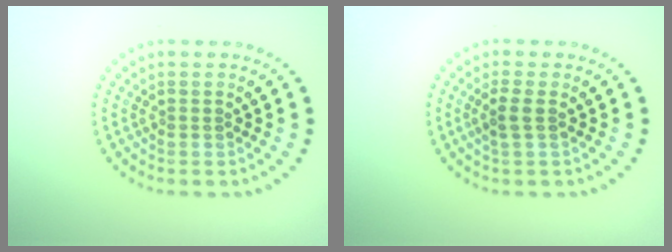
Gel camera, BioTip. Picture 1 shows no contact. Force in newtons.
{"total": 1.3, "press": 1.2, "slide": 0.6}